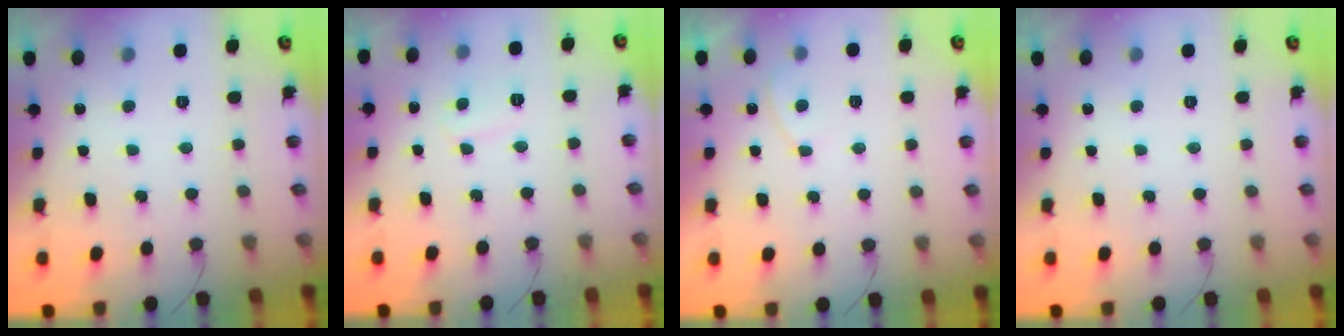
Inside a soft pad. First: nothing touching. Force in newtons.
{"total": 4.6, "press": 4.6, "slide": 0.4}
{"total": 2.9, "press": 2.9, "slide": 0.3}
{"total": 0.0}